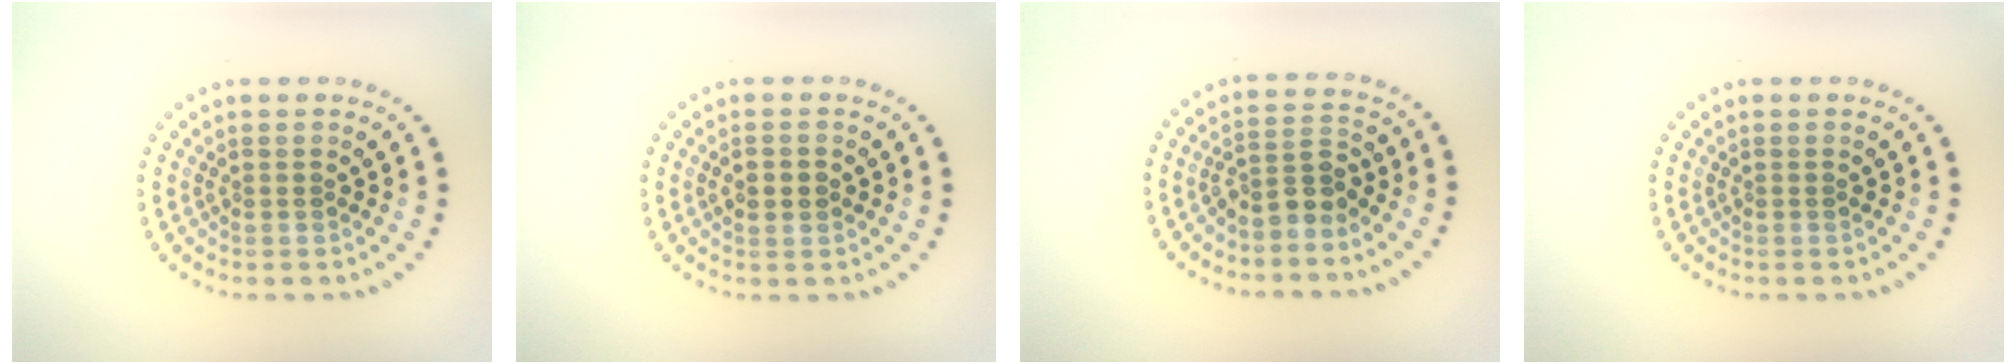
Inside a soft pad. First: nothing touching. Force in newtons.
{"total": 2.2, "press": 2.2, "slide": 0.1}
{"total": 2.7, "press": 2.2, "slide": 1.5}
{"total": 0.0}